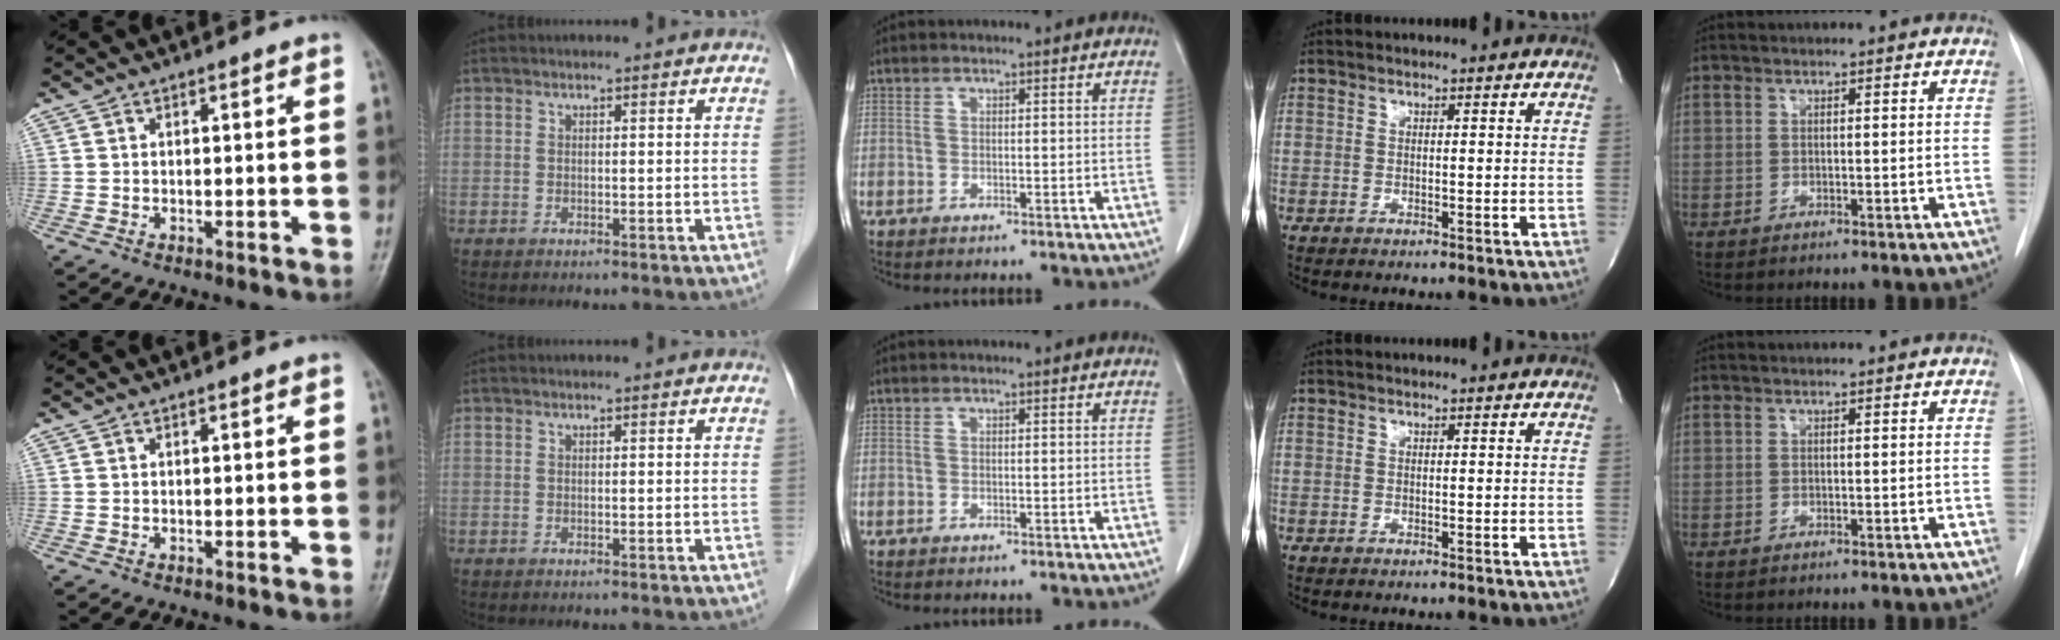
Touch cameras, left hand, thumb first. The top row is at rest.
{}